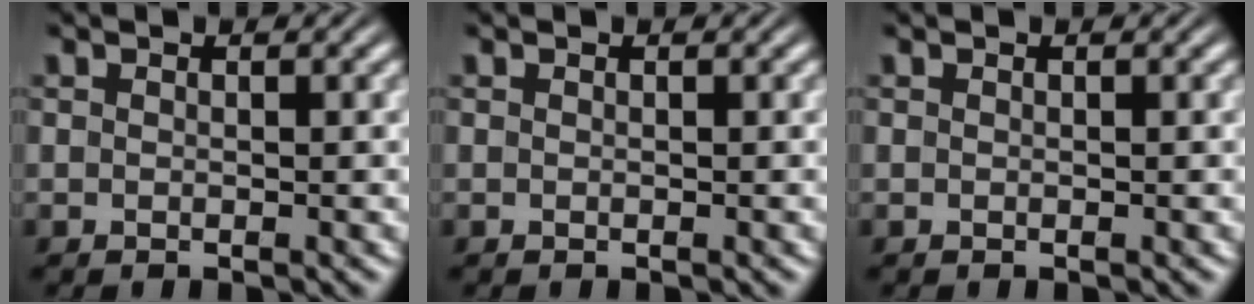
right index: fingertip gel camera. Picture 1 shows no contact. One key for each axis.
{"total": 0.0}
{"total": 0.0}